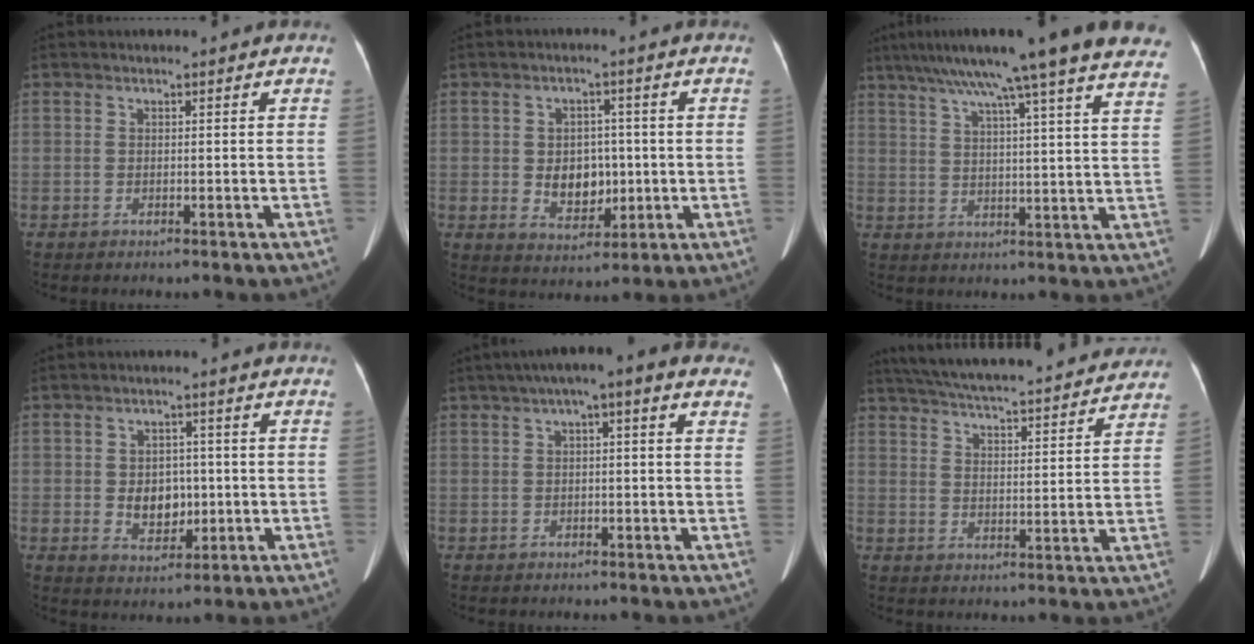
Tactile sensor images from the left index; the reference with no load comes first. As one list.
[{"total": 6.3, "force": [-0.3, 4.5, 4.3], "torque": [-0.070, 0.003, 0.006]}, {"total": 25.1, "force": [20.0, -0.3, 15.1], "torque": [-0.231, 0.004, 0.260]}, {"total": 5.4, "force": [-0.3, 3.9, 3.6], "torque": [-0.060, 0.004, 0.005]}, {"total": 9.3, "force": [5.2, 1.8, 7.5], "torque": [-0.101, 0.049, 0.063]}, {"total": 24.4, "force": [22.1, 3.3, 9.8], "torque": [-0.168, 0.011, 0.301]}]